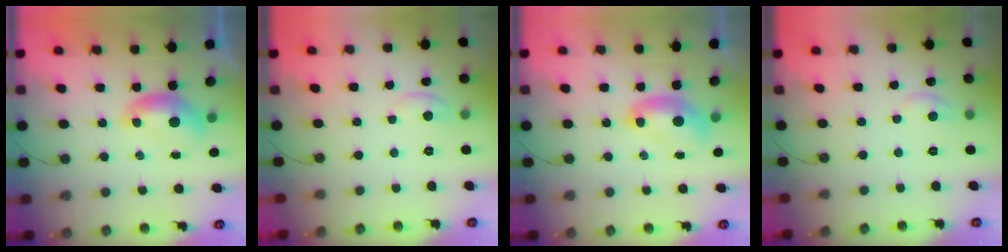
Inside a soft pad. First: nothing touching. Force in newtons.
{"total": 1.1, "press": 1.1, "slide": 0.2}
{"total": 2.1, "press": 2.1, "slide": 0.2}
{"total": 0.8, "press": 0.3, "slide": 0.7}